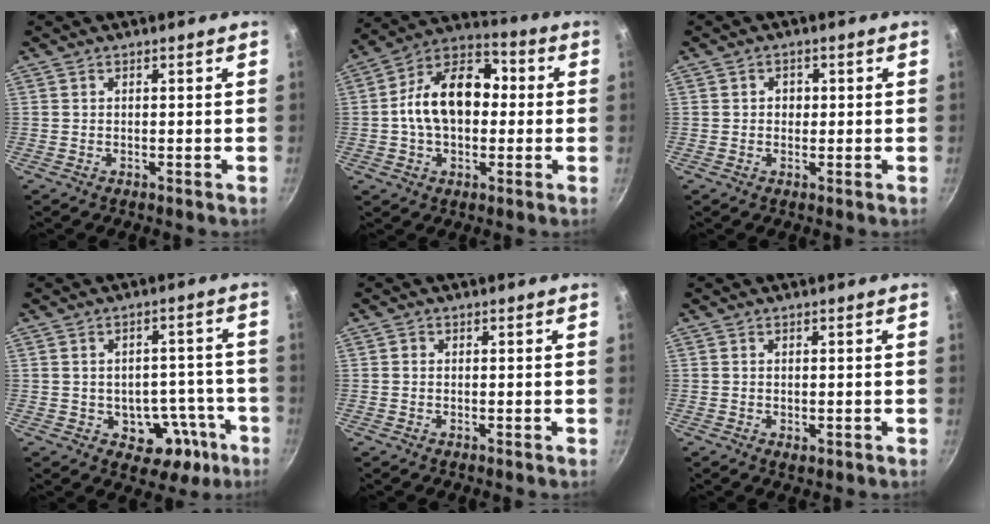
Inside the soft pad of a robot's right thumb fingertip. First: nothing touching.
{"total": 16.7, "force": [0.3, 11.3, 12.2], "torque": [-0.166, 0.041, -0.015]}
{"total": 1.9, "force": [0.1, 1.7, 0.8], "torque": [-0.003, 0.001, 0.000]}
{"total": 10.4, "force": [-4.3, 7.8, 5.4], "torque": [-0.014, 0.048, -0.040]}
{"total": 0.7, "force": [0.0, 0.6, 0.3], "torque": [-0.003, 0.003, -0.002]}
{"total": 1.2, "force": [-0.2, 0.7, 0.9], "torque": [-0.012, -0.003, -0.002]}